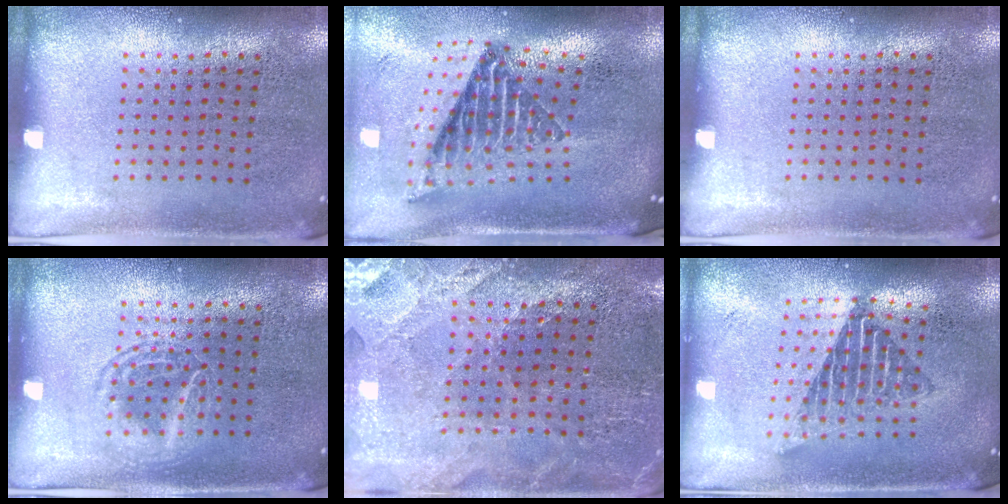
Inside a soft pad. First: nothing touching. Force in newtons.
{"total": 2.6, "press": 1.6, "slide": 2.1}
{"total": 0.0}
{"total": 1.2, "press": 1.1, "slide": 0.2}
{"total": 1.5, "press": 1.4, "slide": 0.3}
{"total": 1.7, "press": 1.3, "slide": 1.0}